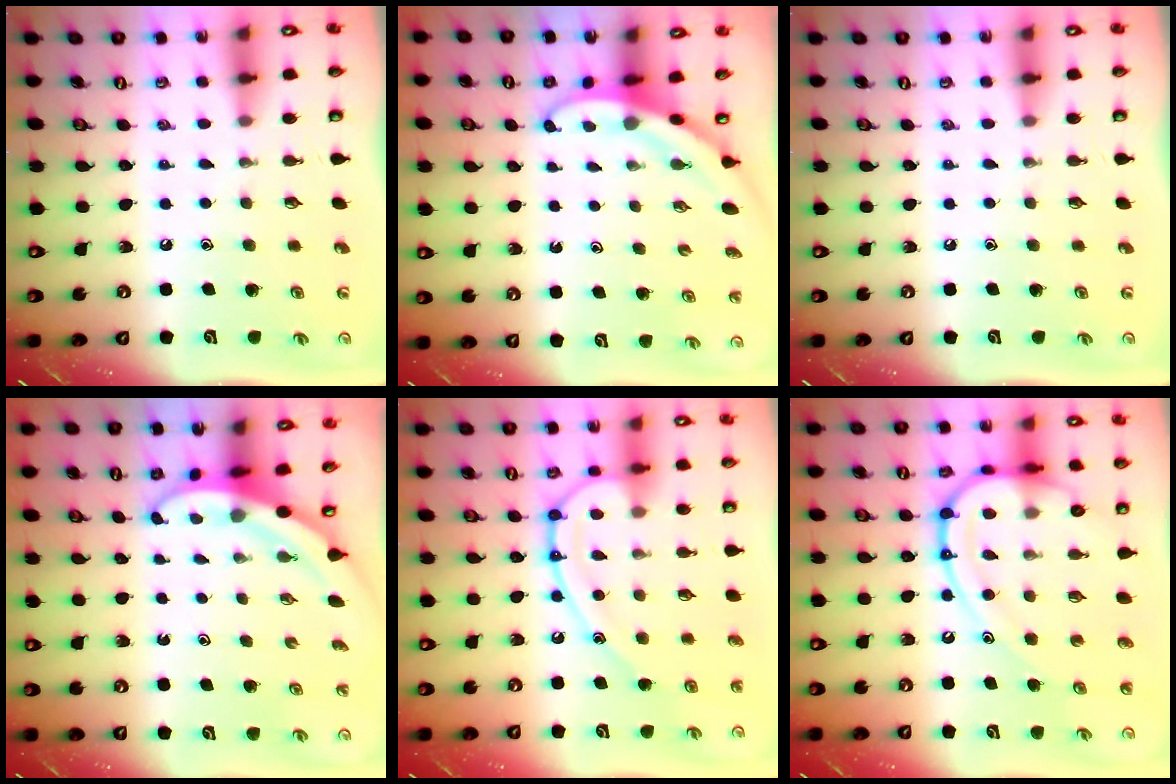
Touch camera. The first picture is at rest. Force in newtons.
{"total": 3.4, "press": 3.4, "slide": 0.2}
{"total": 0.0}
{"total": 3.2, "press": 3.2, "slide": 0.1}
{"total": 14.6, "press": 14.5, "slide": 1.5}
{"total": 15.9, "press": 15.9, "slide": 1.1}